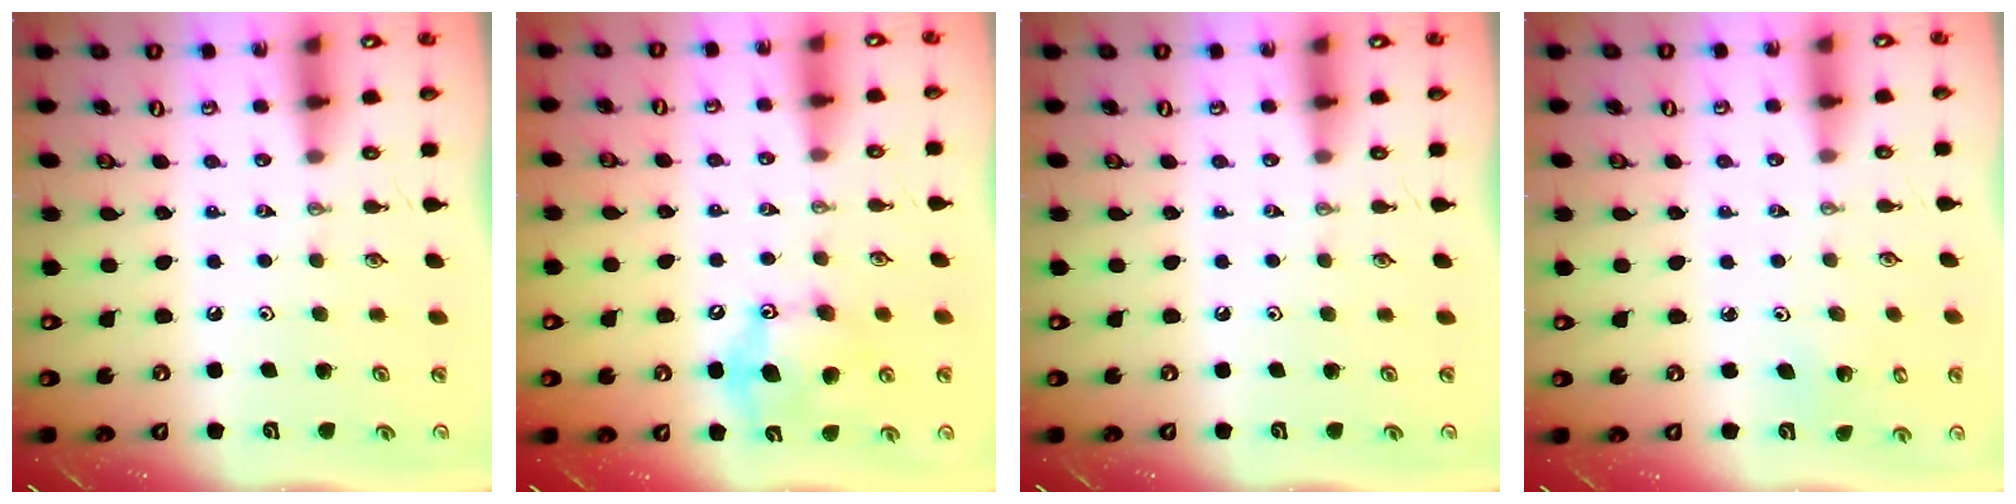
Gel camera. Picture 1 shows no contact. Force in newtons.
{"total": 12.1, "press": 12.0, "slide": 0.5}
{"total": 0.0}
{"total": 1.8, "press": 1.8, "slide": 0.1}